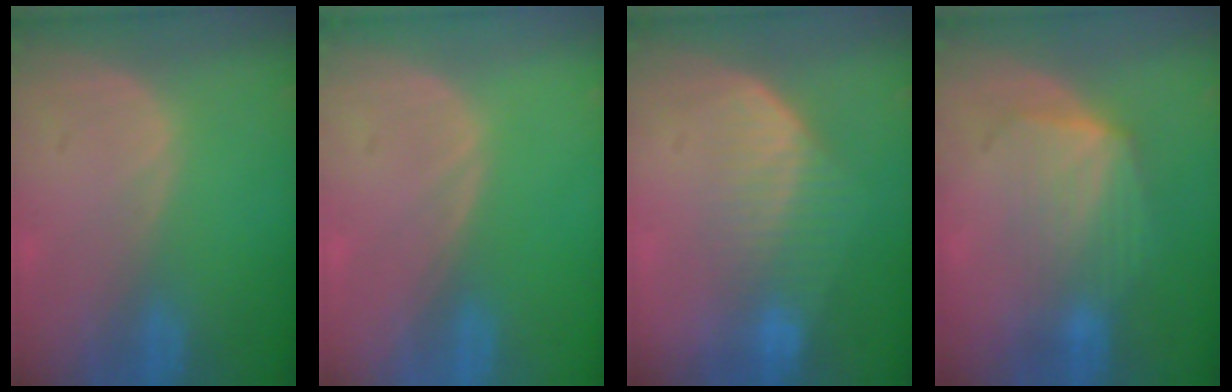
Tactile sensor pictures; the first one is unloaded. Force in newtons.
{"total": 0.0}
{"total": 7.2, "press": 6.1, "slide": 3.8}
{"total": 7.2, "press": 6.5, "slide": 3.0}